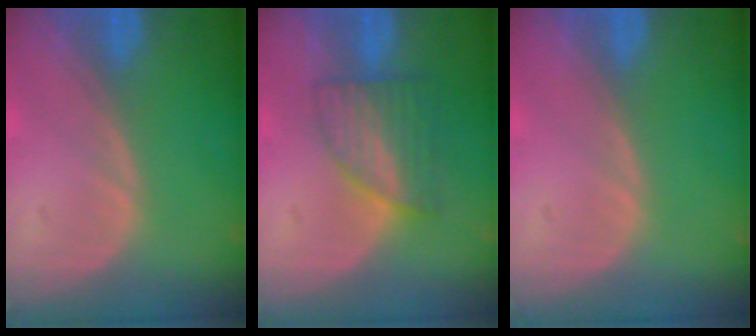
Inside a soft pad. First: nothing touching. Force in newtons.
{"total": 6.1, "press": 5.6, "slide": 2.4}
{"total": 0.0}